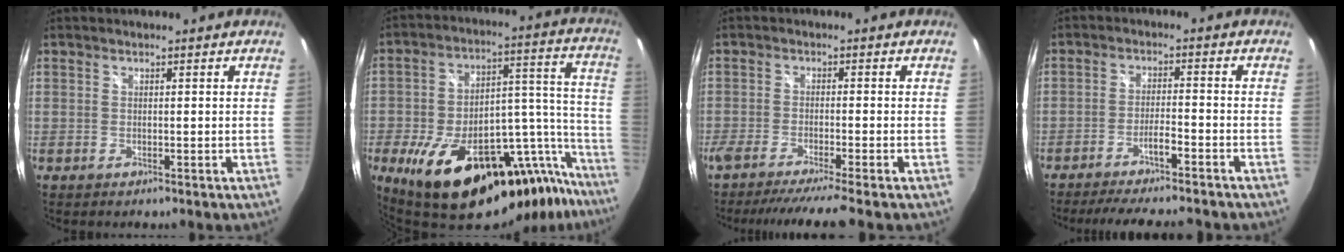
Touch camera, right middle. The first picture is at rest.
{"total": 29.7, "force": [-20.5, 11.2, 18.3], "torque": [-0.244, 0.031, -0.287]}
{"total": 8.3, "force": [-7.3, -1.6, 3.7], "torque": [-0.073, -0.028, -0.115]}
{"total": 11.6, "force": [-10.3, 0.4, 5.2], "torque": [-0.111, 0.000, -0.159]}